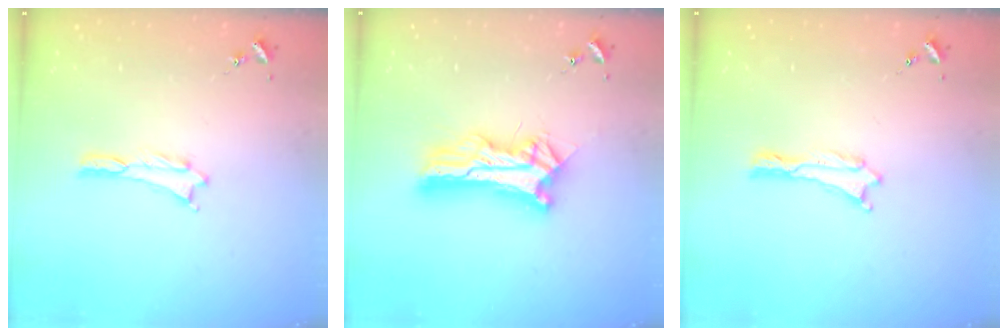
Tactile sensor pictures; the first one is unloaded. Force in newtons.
{"total": 11.7, "press": 11.6, "slide": 1.0}
{"total": 0.0}